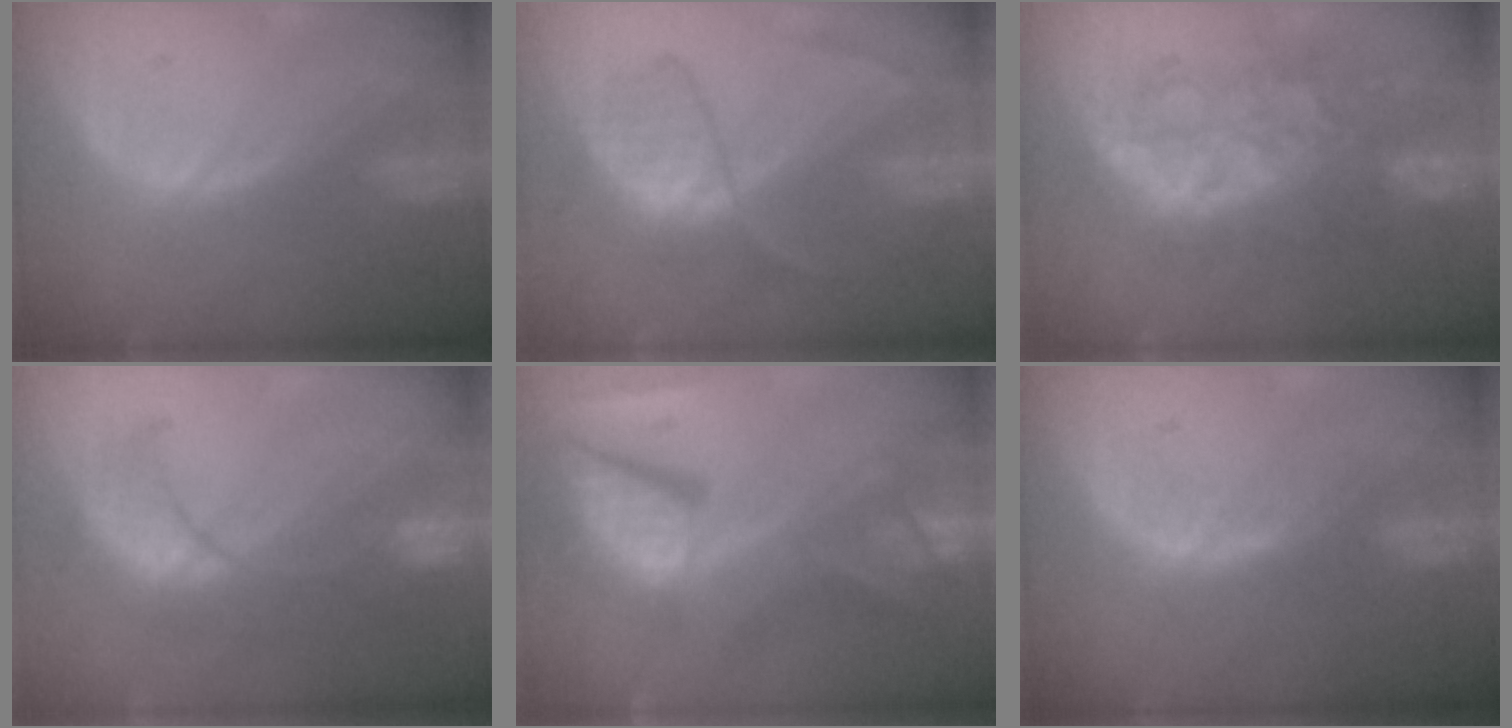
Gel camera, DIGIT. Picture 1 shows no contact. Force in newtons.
{"total": 6.3, "press": 6.3, "slide": 0.7}
{"total": 8.9, "press": 8.9, "slide": 0.4}
{"total": 8.3, "press": 8.3, "slide": 0.9}
{"total": 12.6, "press": 10.3, "slide": 7.2}
{"total": 2.5, "press": 2.4, "slide": 0.2}